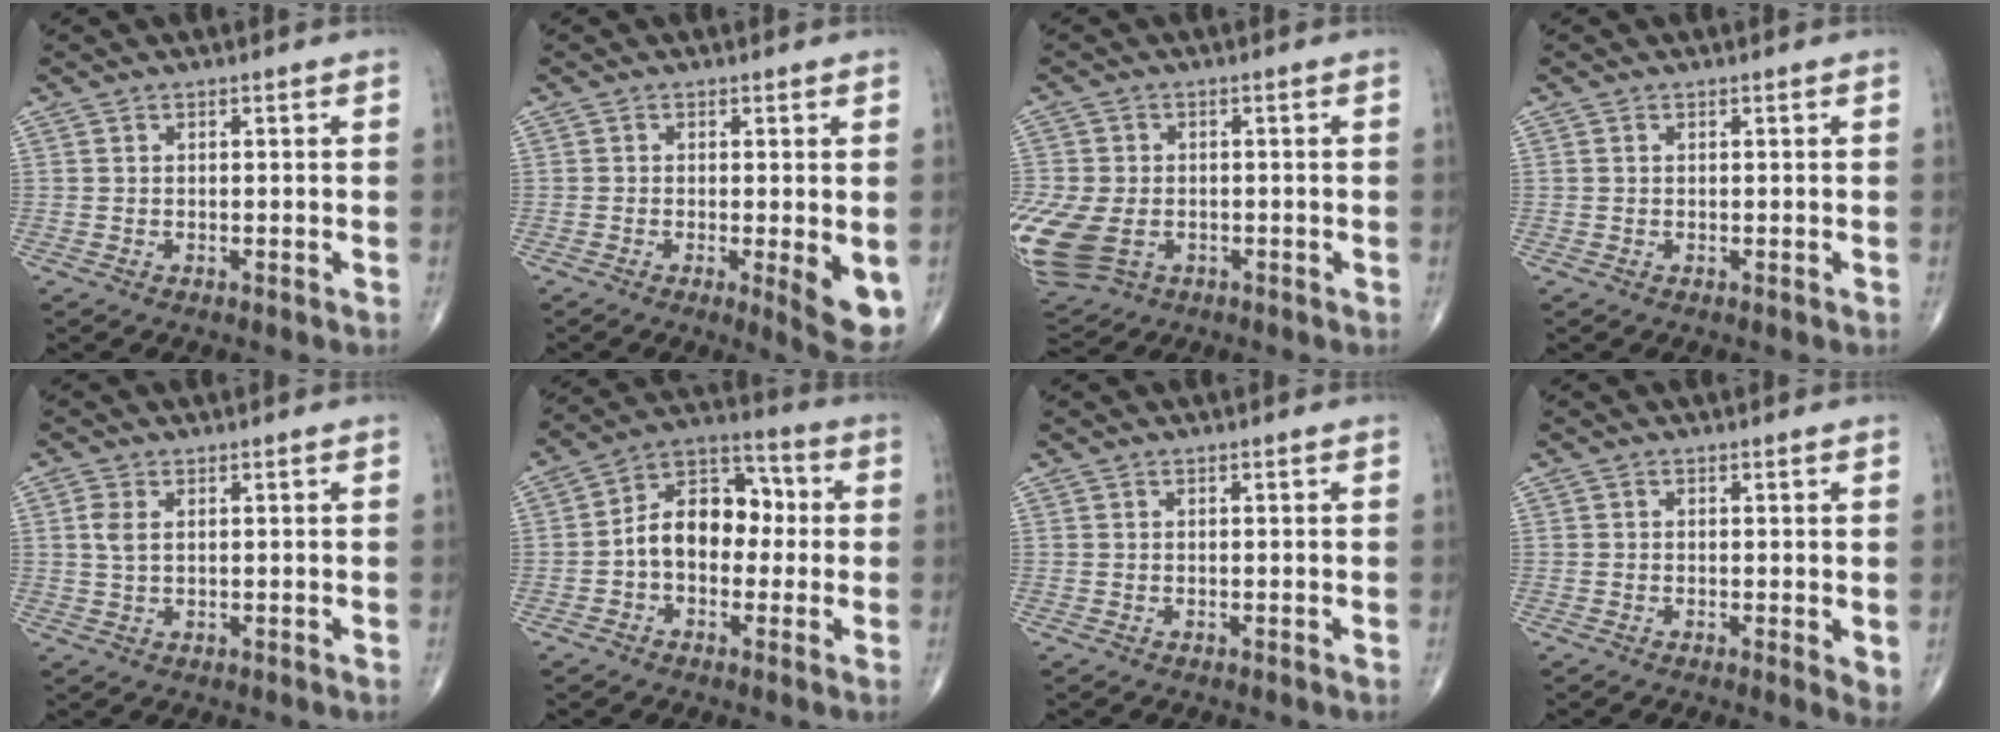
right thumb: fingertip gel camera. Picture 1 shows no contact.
{"total": 6.7, "force": [-1.3, 1.7, 6.3], "torque": [-0.085, -0.018, -0.018]}
{"total": 17.9, "force": [-4.6, 13.2, 11.1], "torque": [-0.302, -0.008, -0.065]}
{"total": 0.0}
{"total": 2.9, "force": [0.8, 1.6, 2.3], "torque": [-0.053, 0.004, 0.019]}
{"total": 12.6, "force": [-0.6, 8.7, 9.1], "torque": [-0.115, 0.045, -0.023]}
{"total": 0.0}
{"total": 2.9, "force": [-0.2, 0.9, 2.8], "torque": [-0.038, -0.009, -0.008]}